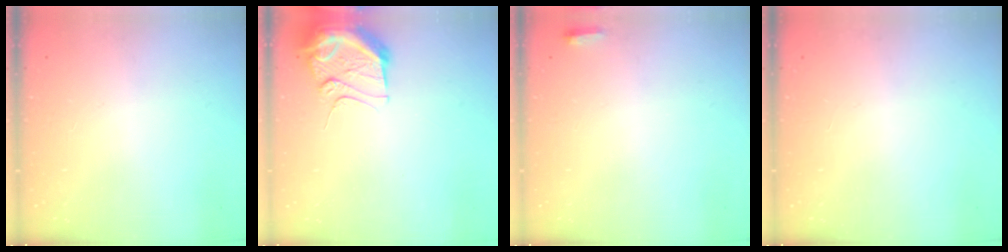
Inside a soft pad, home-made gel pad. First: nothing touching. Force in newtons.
{"total": 11.0, "press": 11.0, "slide": 0.9}
{"total": 2.7, "press": 2.6, "slide": 0.9}
{"total": 0.0}